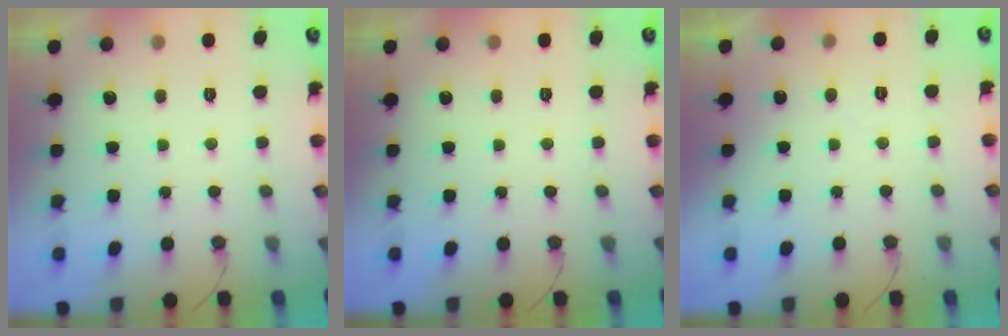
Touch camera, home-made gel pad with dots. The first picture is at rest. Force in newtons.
{"total": 0.0}
{"total": 2.6, "press": 2.6, "slide": 0.3}